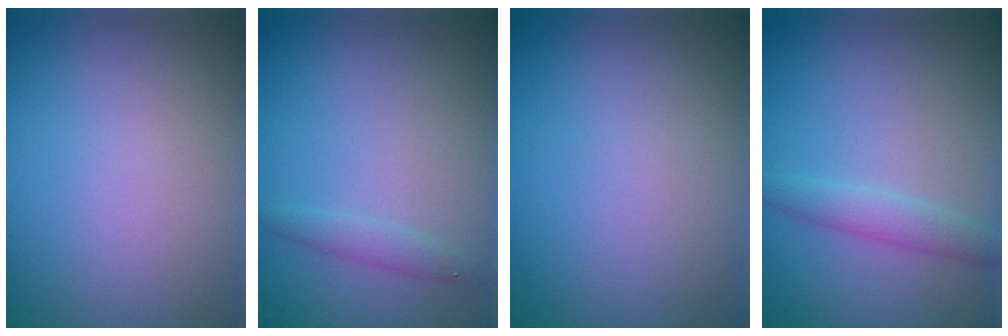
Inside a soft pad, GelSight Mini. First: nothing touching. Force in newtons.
{"total": 1.3, "press": 1.3, "slide": 0.1}
{"total": 0.0}
{"total": 2.0, "press": 2.0, "slide": 0.0}